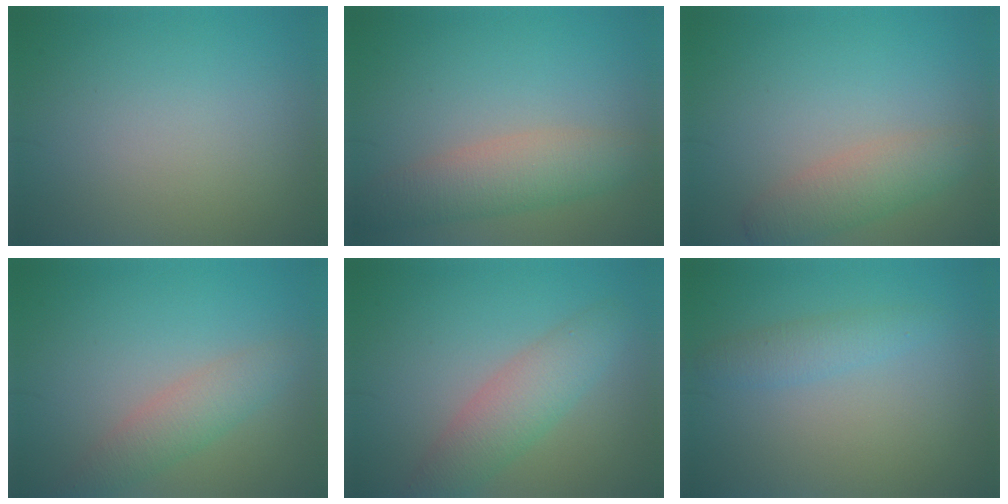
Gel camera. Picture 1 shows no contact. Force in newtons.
{"total": 4.5, "press": 4.5, "slide": 0.1}
{"total": 3.2, "press": 3.2, "slide": 0.1}
{"total": 2.9, "press": 2.9, "slide": 0.1}
{"total": 4.2, "press": 4.2, "slide": 0.2}
{"total": 2.0, "press": 2.0, "slide": 0.2}